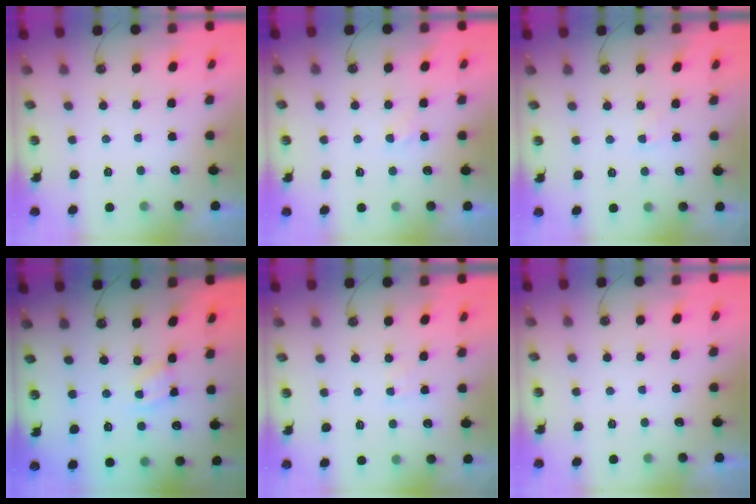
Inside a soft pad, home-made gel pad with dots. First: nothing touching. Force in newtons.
{"total": 2.7, "press": 2.6, "slide": 0.4}
{"total": 3.0, "press": 3.0, "slide": 0.4}
{"total": 2.3, "press": 2.3, "slide": 0.1}
{"total": 3.6, "press": 3.5, "slide": 0.5}
{"total": 0.0}